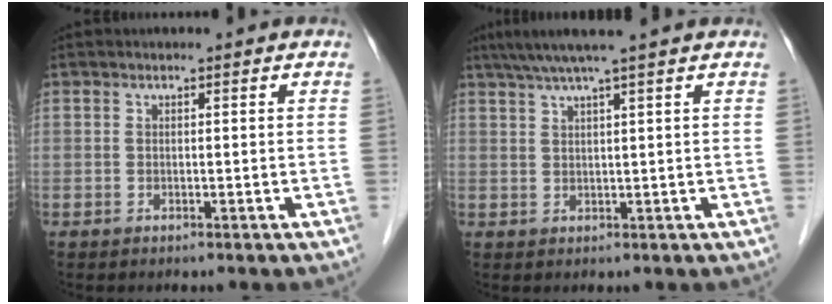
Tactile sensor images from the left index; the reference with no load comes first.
{"total": 6.2, "force": [4.8, -1.2, 3.6], "torque": [-0.060, 0.024, 0.082]}